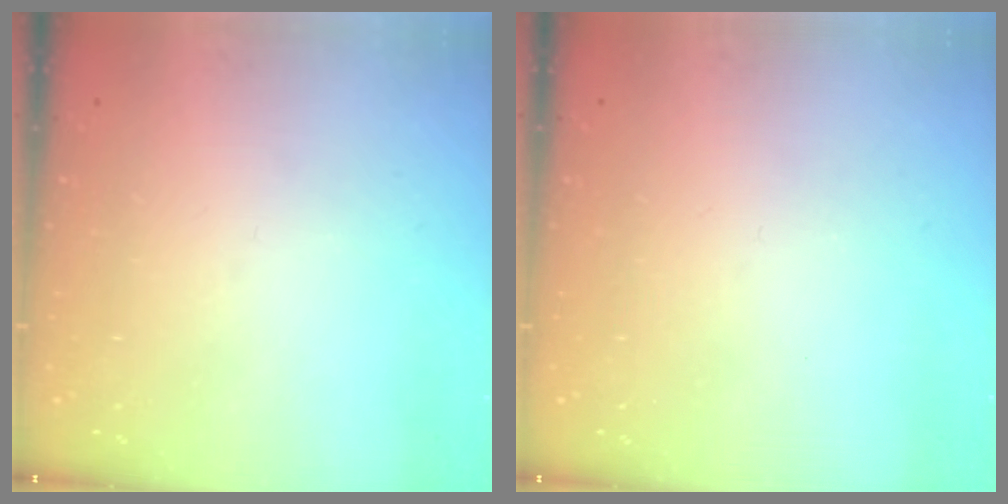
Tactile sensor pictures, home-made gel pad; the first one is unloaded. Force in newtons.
{"total": 1.8, "press": 1.8, "slide": 0.4}